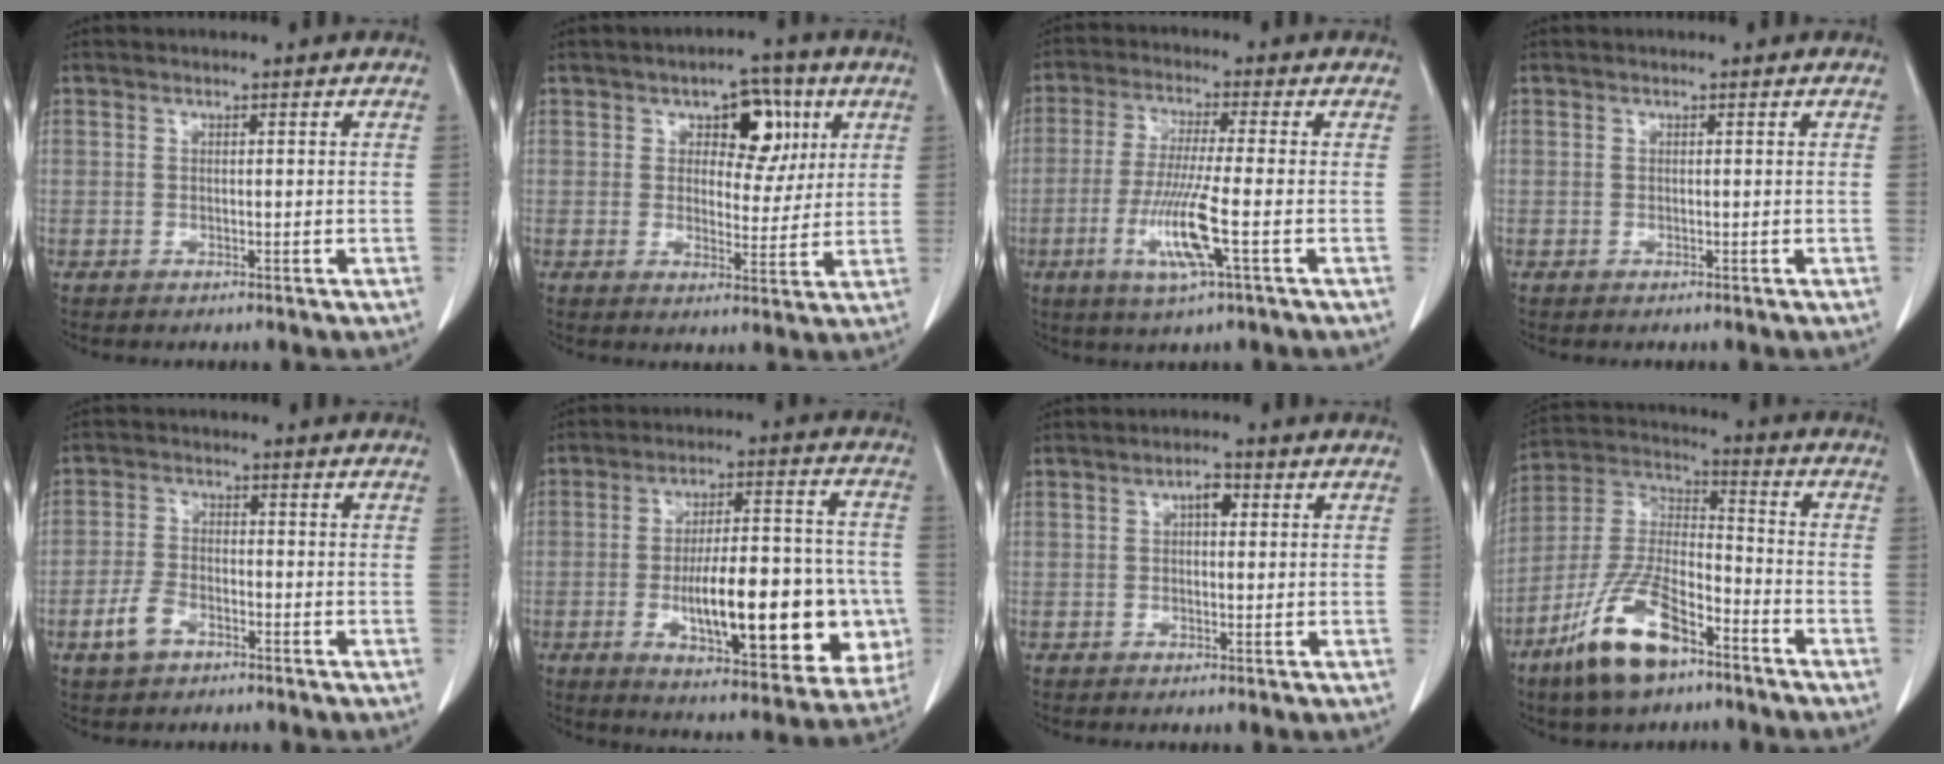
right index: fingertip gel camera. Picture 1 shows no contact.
{"total": 8.0, "force": [3.1, 4.3, 6.0], "torque": [-0.069, 0.017, 0.044]}
{"total": 10.3, "force": [-3.2, -0.2, 9.8], "torque": [-0.203, -0.022, -0.067]}
{"total": 0.0}
{"total": 4.6, "force": [-2.7, 2.4, 2.9], "torque": [-0.068, 0.003, -0.051]}
{"total": 21.5, "force": [-4.6, 6.4, 20.0], "torque": [-0.251, 0.020, -0.049]}
{"total": 2.4, "force": [0.7, 1.1, 2.0], "torque": [-0.030, 0.008, 0.007]}
{"total": 14.6, "force": [-9.1, 4.8, 10.3], "torque": [-0.219, -0.008, -0.172]}